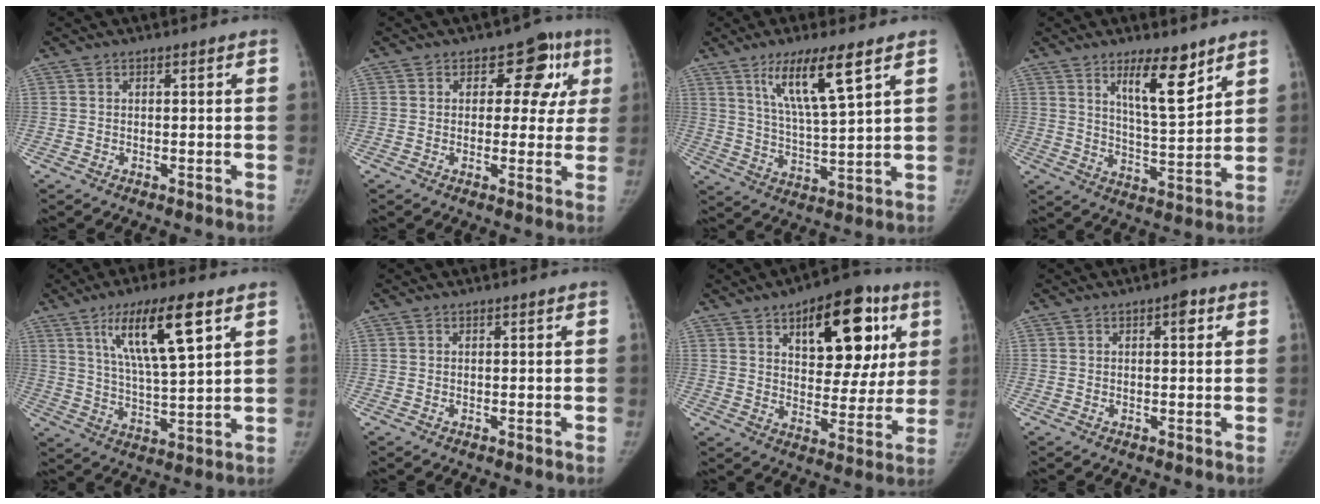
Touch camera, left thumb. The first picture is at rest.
{"total": 8.8, "force": [2.9, 6.2, 5.6], "torque": [-0.004, 0.001, 0.025]}
{"total": 11.6, "force": [6.5, 1.5, 9.5], "torque": [-0.174, -0.035, 0.124]}
{"total": 10.4, "force": [6.6, 2.7, 7.5], "torque": [-0.104, -0.054, 0.112]}
{"total": 15.4, "force": [6.9, 3.3, 13.3], "torque": [-0.231, -0.021, 0.124]}
{"total": 0.0}
{"total": 20.2, "force": [8.4, 10.5, 15.1], "torque": [-0.147, -0.018, 0.116]}
{"total": 2.2, "force": [0.9, 0.9, 1.7], "torque": [-0.018, 0.001, 0.009]}